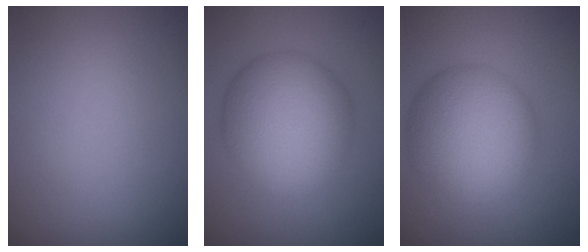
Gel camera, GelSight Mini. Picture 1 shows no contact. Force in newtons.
{"total": 9.7, "press": 9.7, "slide": 0.1}
{"total": 9.4, "press": 9.3, "slide": 0.4}